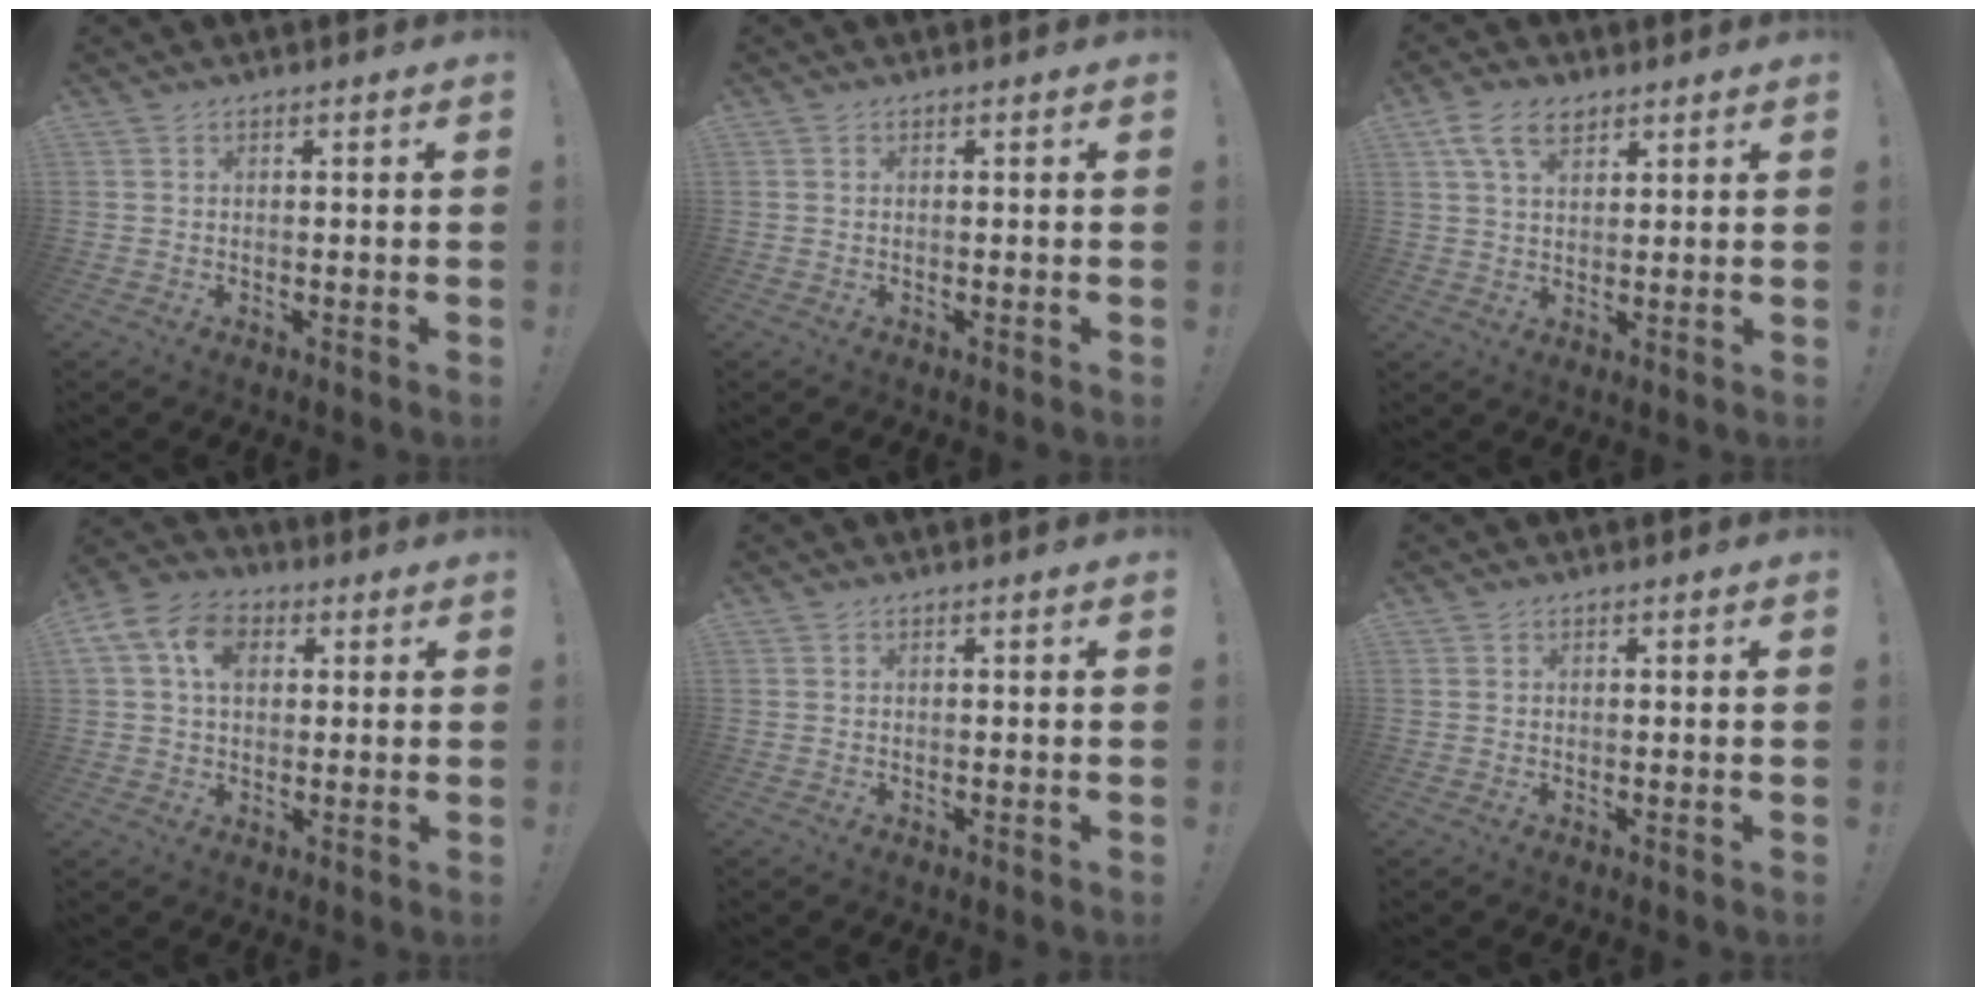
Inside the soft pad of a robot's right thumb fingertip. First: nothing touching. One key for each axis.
{"total": 0.0}
{"total": 8.3, "fx": 4.4, "fy": 5.0, "fz": 4.9, "tx": -0.087, "ty": -0.003, "tz": 0.085}
{"total": 10.9, "fx": 3.2, "fy": 7.9, "fz": 6.8, "tx": -0.119, "ty": 0.005, "tz": 0.062}
{"total": 0.0}
{"total": 0.0}